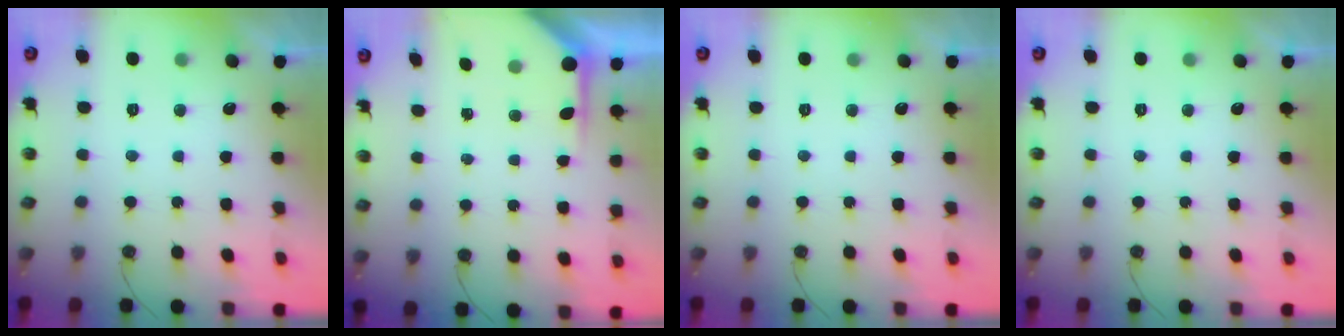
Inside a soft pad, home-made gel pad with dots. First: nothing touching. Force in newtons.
{"total": 4.6, "press": 4.6, "slide": 0.3}
{"total": 0.0}
{"total": 0.0}